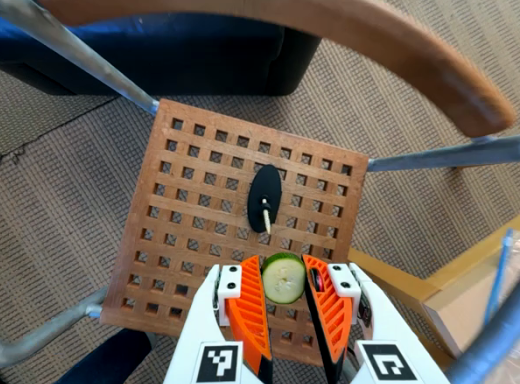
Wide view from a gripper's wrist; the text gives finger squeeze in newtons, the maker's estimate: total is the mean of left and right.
{"total": 8.3, "left": 8.4, "right": 8.2}